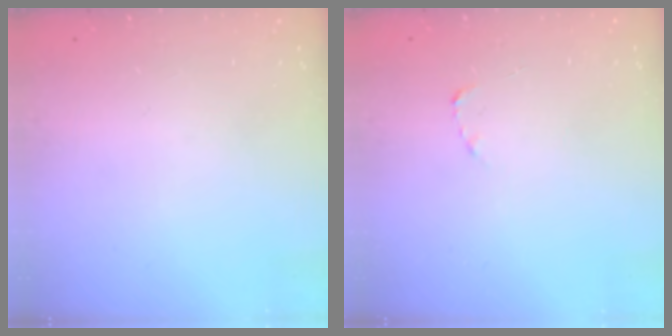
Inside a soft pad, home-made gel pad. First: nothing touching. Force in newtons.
{"total": 1.8, "press": 1.7, "slide": 0.3}